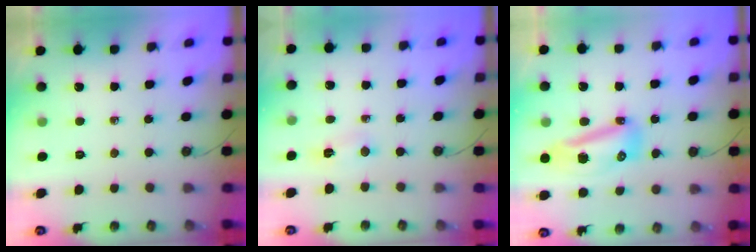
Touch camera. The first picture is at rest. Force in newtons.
{"total": 16.8, "press": 4.4, "slide": 16.2}
{"total": 23.1, "press": 14.8, "slide": 17.8}